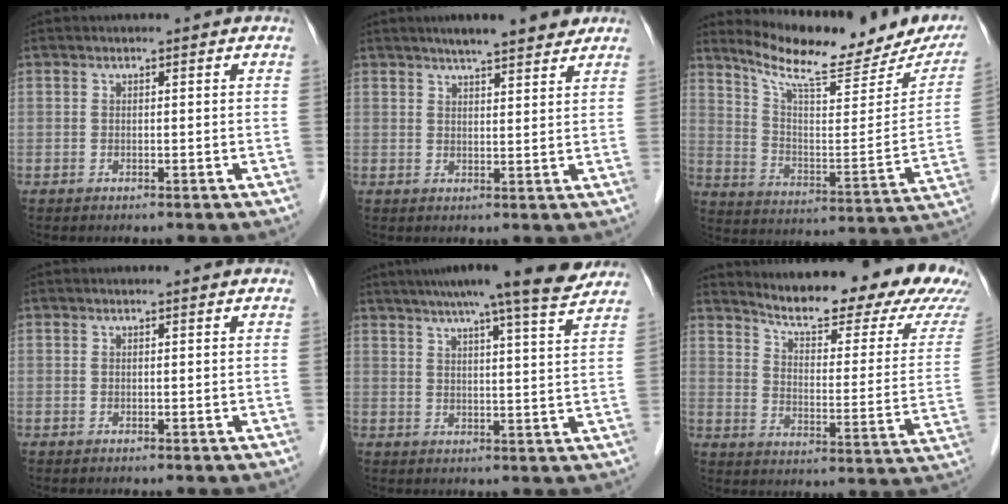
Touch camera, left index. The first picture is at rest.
{"total": 7.9, "force": [6.4, 1.1, 4.5], "torque": [-0.062, 0.019, 0.088]}
{"total": 20.4, "force": [17.7, 3.5, 9.6], "torque": [-0.148, -0.040, 0.251]}
{"total": 0.8, "force": [0.7, 0.0, 0.3], "torque": [-0.009, 0.007, 0.012]}
{"total": 15.3, "force": [12.9, -0.3, 8.2], "torque": [-0.130, 0.011, 0.167]}
{"total": 23.0, "force": [20.0, 3.7, 10.7], "torque": [-0.151, -0.056, 0.247]}